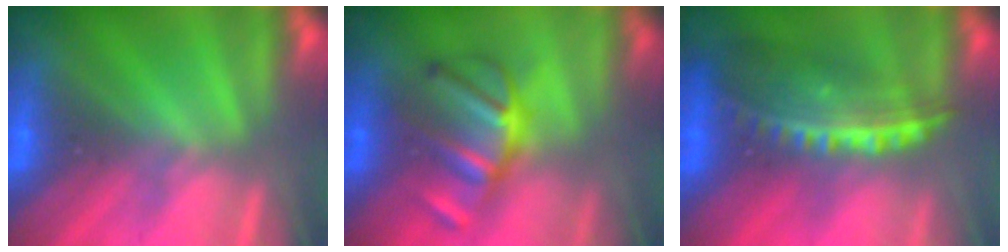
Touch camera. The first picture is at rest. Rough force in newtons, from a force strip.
{"total": 2.9}
{"total": 6.5}